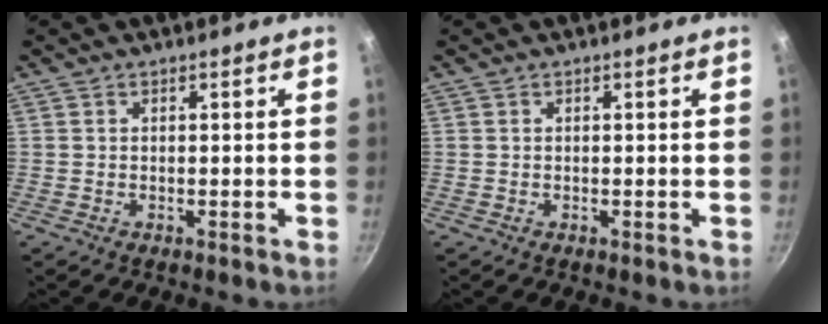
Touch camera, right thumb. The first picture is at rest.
{"total": 0.0}